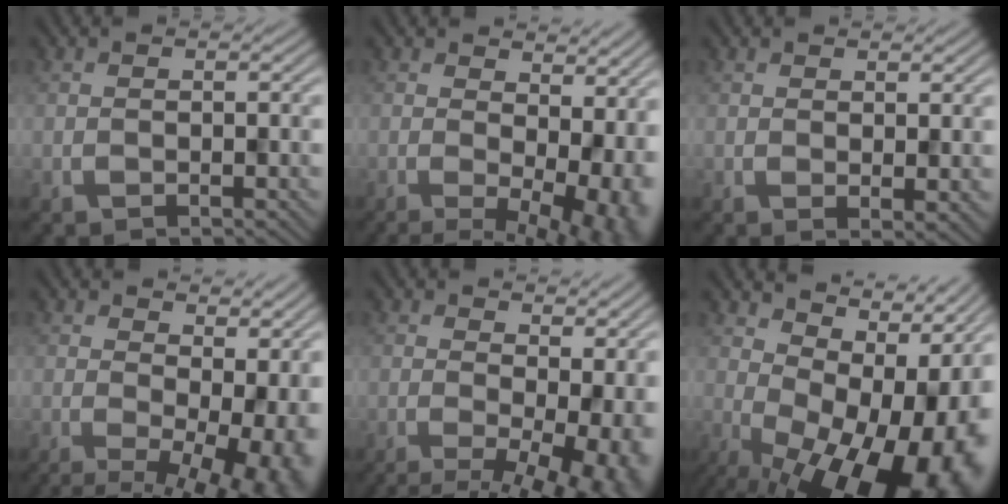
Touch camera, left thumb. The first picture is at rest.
{"total": 9.6, "force": [0.5, 4.3, 8.6], "torque": [-0.103, -0.010, 0.040]}
{"total": 2.4, "force": [0.8, 0.6, 2.2], "torque": [-0.030, 0.000, 0.021]}
{"total": 11.0, "force": [-0.7, 4.7, 9.9], "torque": [-0.111, -0.012, 0.018]}
{"total": 10.2, "force": [-1.2, 3.9, 9.3], "torque": [-0.104, -0.008, 0.005]}
{"total": 17.7, "force": [0.3, 9.4, 15.0], "torque": [-0.126, 0.012, 0.031]}